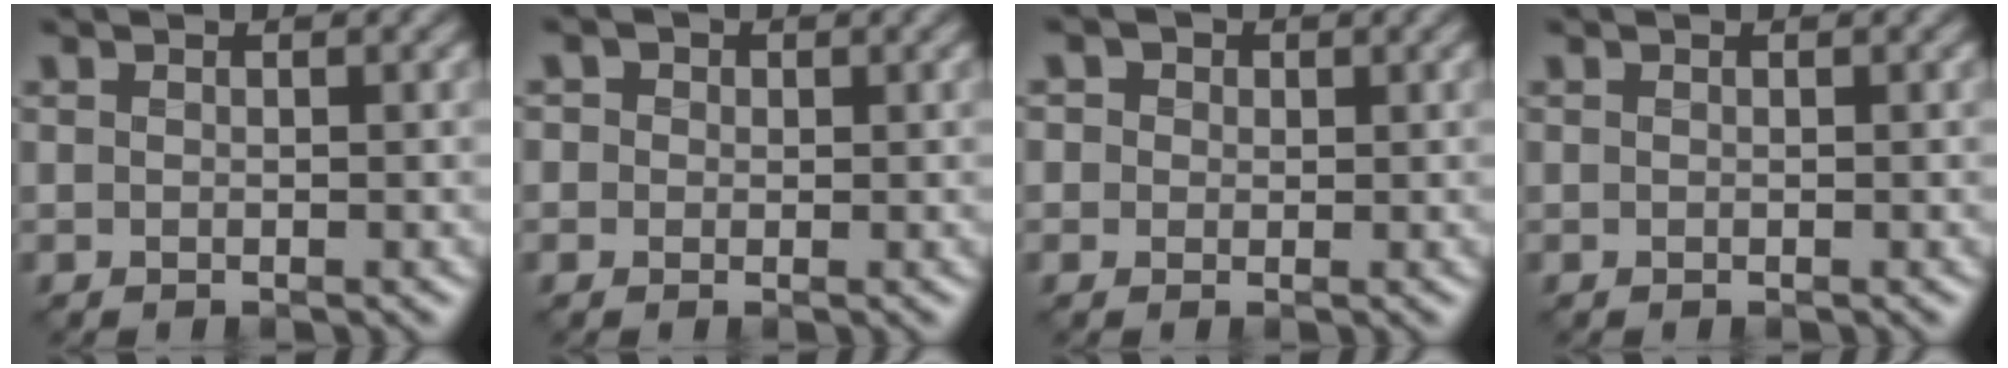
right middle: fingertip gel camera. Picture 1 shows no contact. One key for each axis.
{"total": 2.5, "fx": 1.0, "fy": 2.0, "fz": 1.0, "tx": -0.010, "ty": 0.018, "tz": -0.003}
{"total": 3.6, "fx": 1.7, "fy": 2.8, "fz": 1.5, "tx": -0.025, "ty": 0.019, "tz": 0.004}
{"total": 0.0}